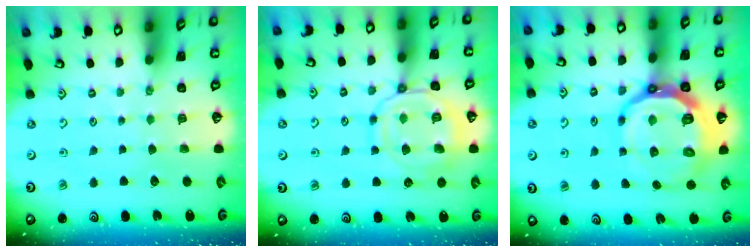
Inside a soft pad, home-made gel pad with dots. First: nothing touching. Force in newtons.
{"total": 14.2, "press": 14.2, "slide": 1.5}
{"total": 18.2, "press": 17.8, "slide": 3.8}